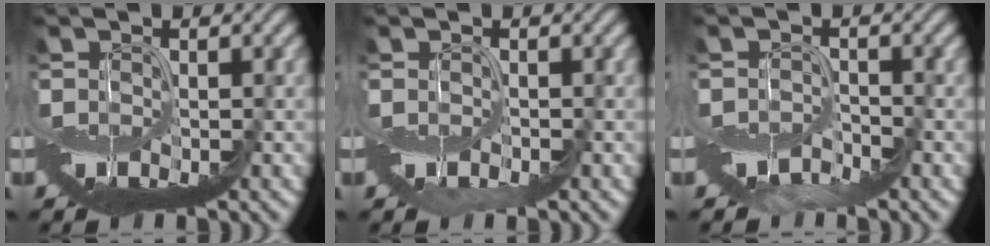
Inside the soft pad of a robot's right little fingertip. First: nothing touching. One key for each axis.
{"total": 0.8, "fx": 0.0, "fy": -0.3, "fz": -0.7, "tx": 0.010, "ty": -0.001, "tz": -0.001}
{"total": 1.2, "fx": -1.2, "fy": 0.2, "fz": -0.2, "tx": 0.004, "ty": -0.001, "tz": -0.020}